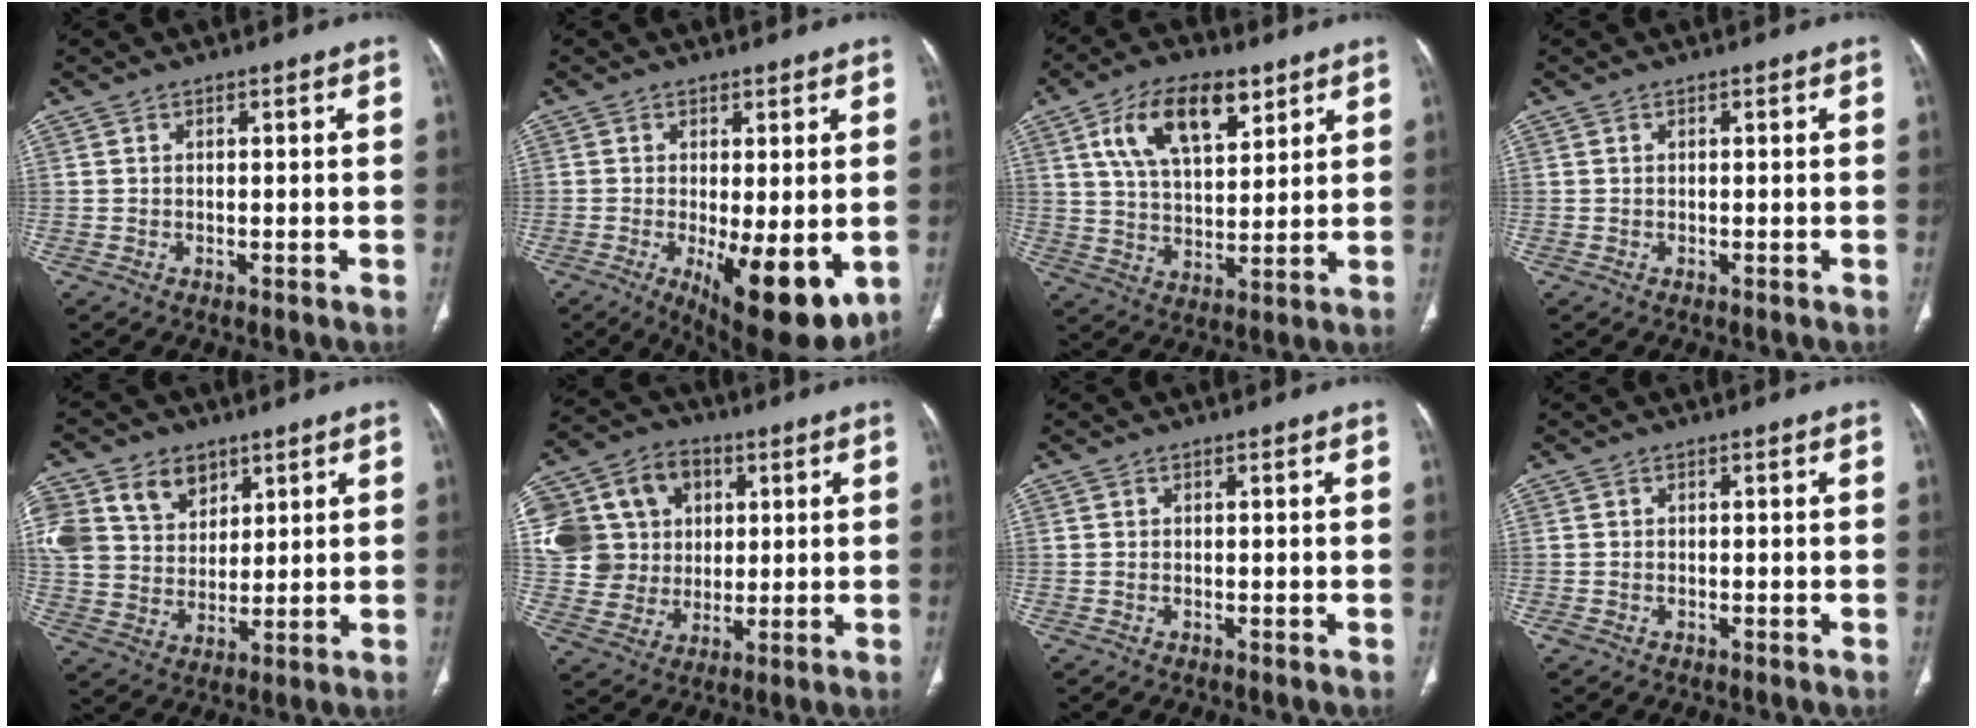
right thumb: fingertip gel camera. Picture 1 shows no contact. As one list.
[{"total": 12.9, "force": [-3.1, 4.4, 11.7], "torque": [-0.164, -0.027, -0.031]}, {"total": 14.5, "force": [7.0, 7.2, 10.4], "torque": [-0.155, -0.018, 0.128]}, {"total": 0.0}, {"total": 18.3, "force": [8.1, 13.9, 8.8], "torque": [-0.196, 0.016, 0.165]}, {"total": 19.6, "force": [4.6, 17.1, 8.4], "torque": [-0.156, 0.037, 0.097]}, {"total": 0.0}, {"total": 0.8, "force": [-0.5, 0.6, 0.3], "torque": [-0.011, 0.002, -0.007]}]